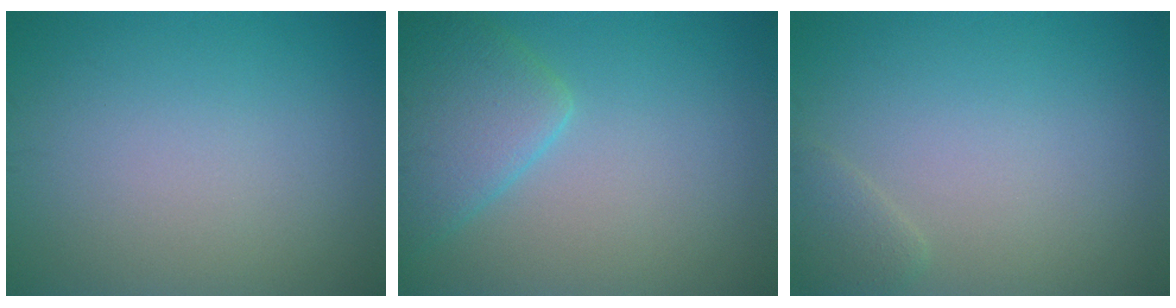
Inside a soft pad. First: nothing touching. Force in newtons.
{"total": 4.6, "press": 4.6, "slide": 0.3}
{"total": 1.3, "press": 1.3, "slide": 0.2}